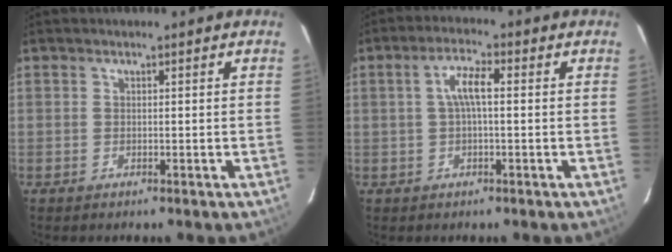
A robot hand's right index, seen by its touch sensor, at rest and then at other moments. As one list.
[{"total": 4.5, "force": [0.3, 1.0, 4.3], "torque": [-0.083, 0.011, 0.007]}]